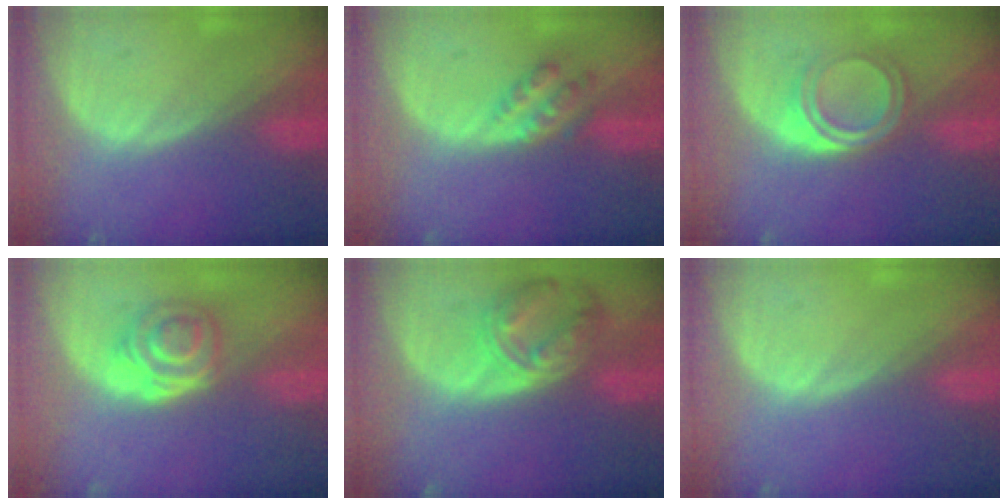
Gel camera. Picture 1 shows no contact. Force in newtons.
{"total": 4.5, "press": 3.9, "slide": 2.2}
{"total": 5.2, "press": 4.4, "slide": 2.7}
{"total": 6.2, "press": 5.2, "slide": 3.3}
{"total": 8.3, "press": 7.2, "slide": 4.0}
{"total": 0.0}